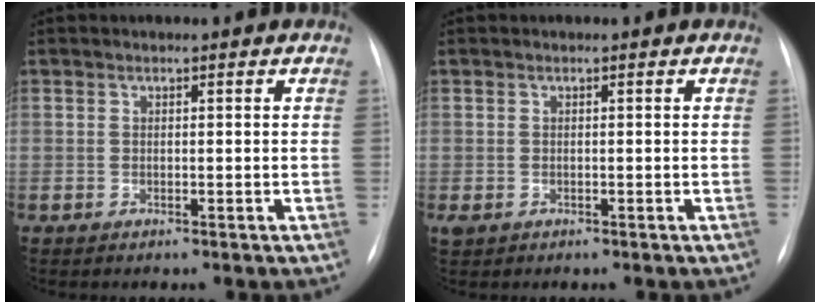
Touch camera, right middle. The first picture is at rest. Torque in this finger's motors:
{"motor_torque": [0.05, -0.15, 0.03, 0.02]}